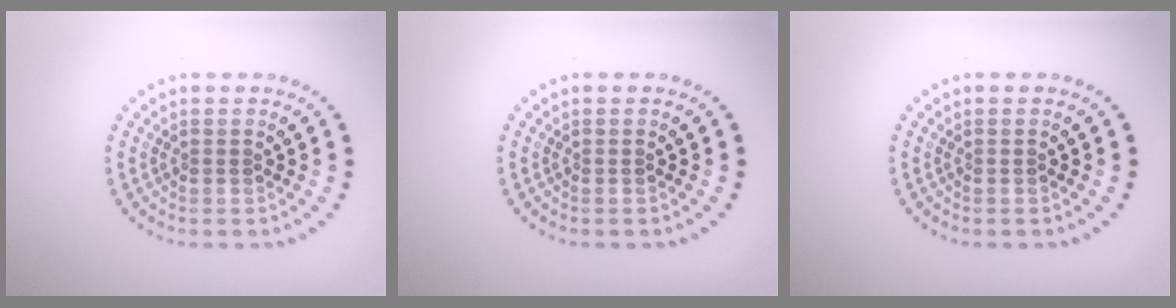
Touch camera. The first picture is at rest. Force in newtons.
{"total": 0.0}
{"total": 0.0}